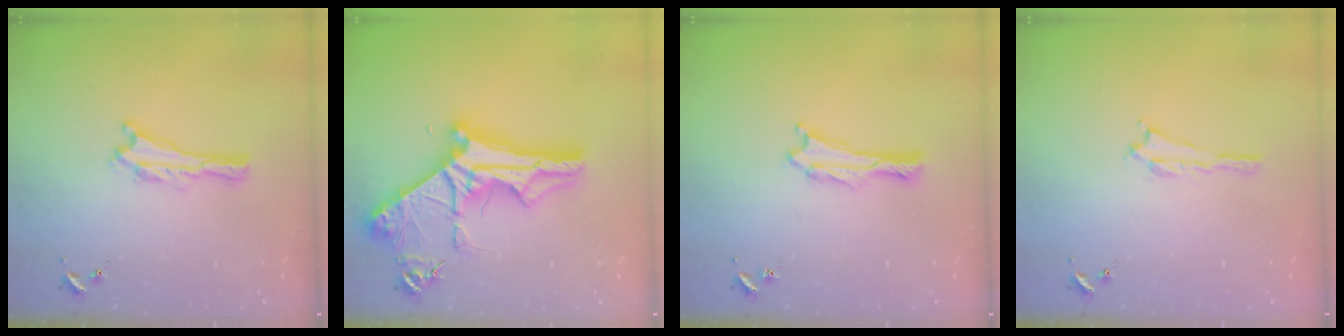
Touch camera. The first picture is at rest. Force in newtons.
{"total": 10.7, "press": 10.6, "slide": 1.2}
{"total": 0.0}
{"total": 0.6, "press": 0.6, "slide": 0.2}